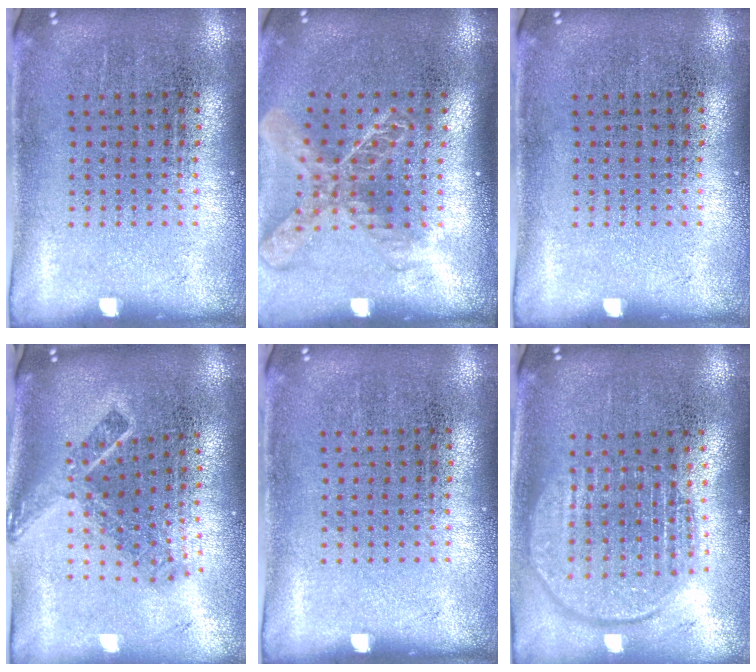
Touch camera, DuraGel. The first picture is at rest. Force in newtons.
{"total": 2.0, "press": 1.5, "slide": 1.3}
{"total": 0.0}
{"total": 2.2, "press": 1.5, "slide": 1.6}
{"total": 0.0}
{"total": 1.9, "press": 1.6, "slide": 1.0}